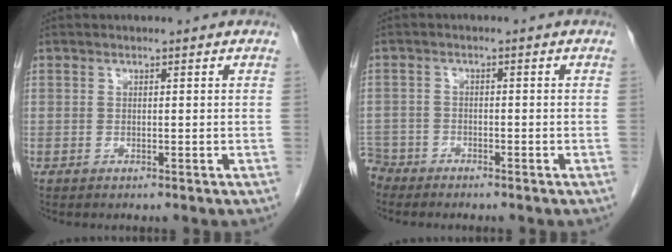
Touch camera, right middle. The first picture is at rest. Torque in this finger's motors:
{"motor_torque": [0.56, -0.64, 0.31, 0.00]}